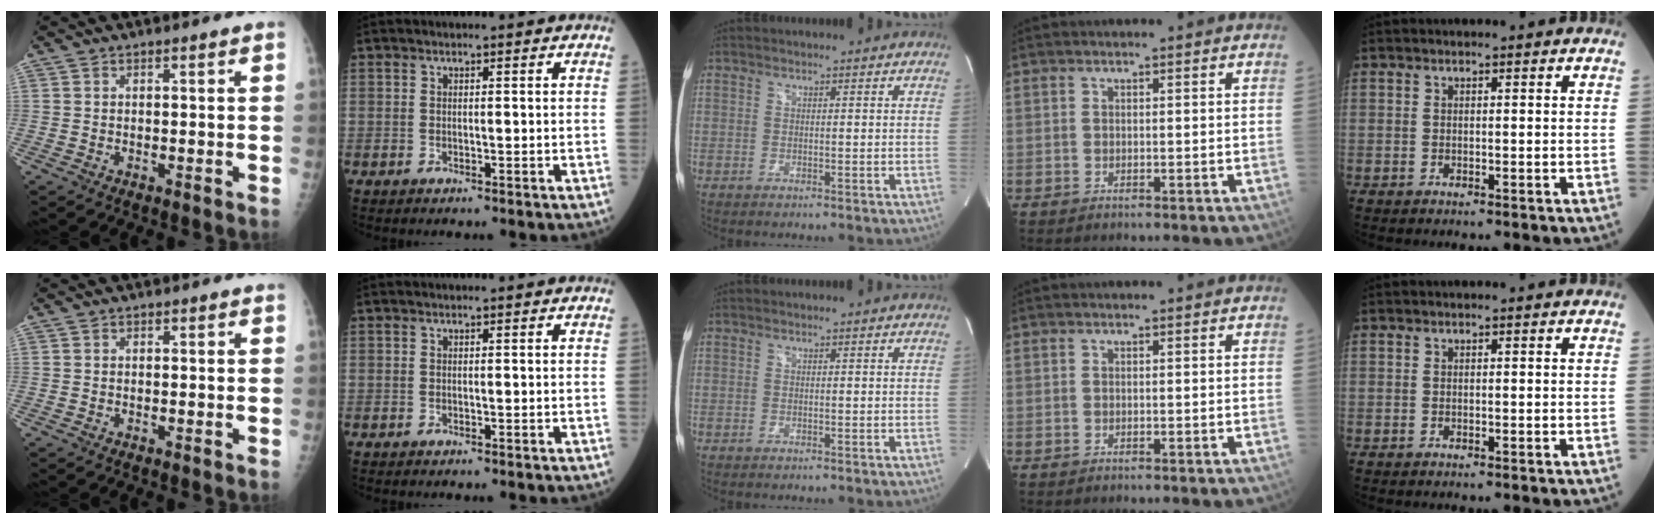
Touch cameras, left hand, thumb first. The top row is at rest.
{}